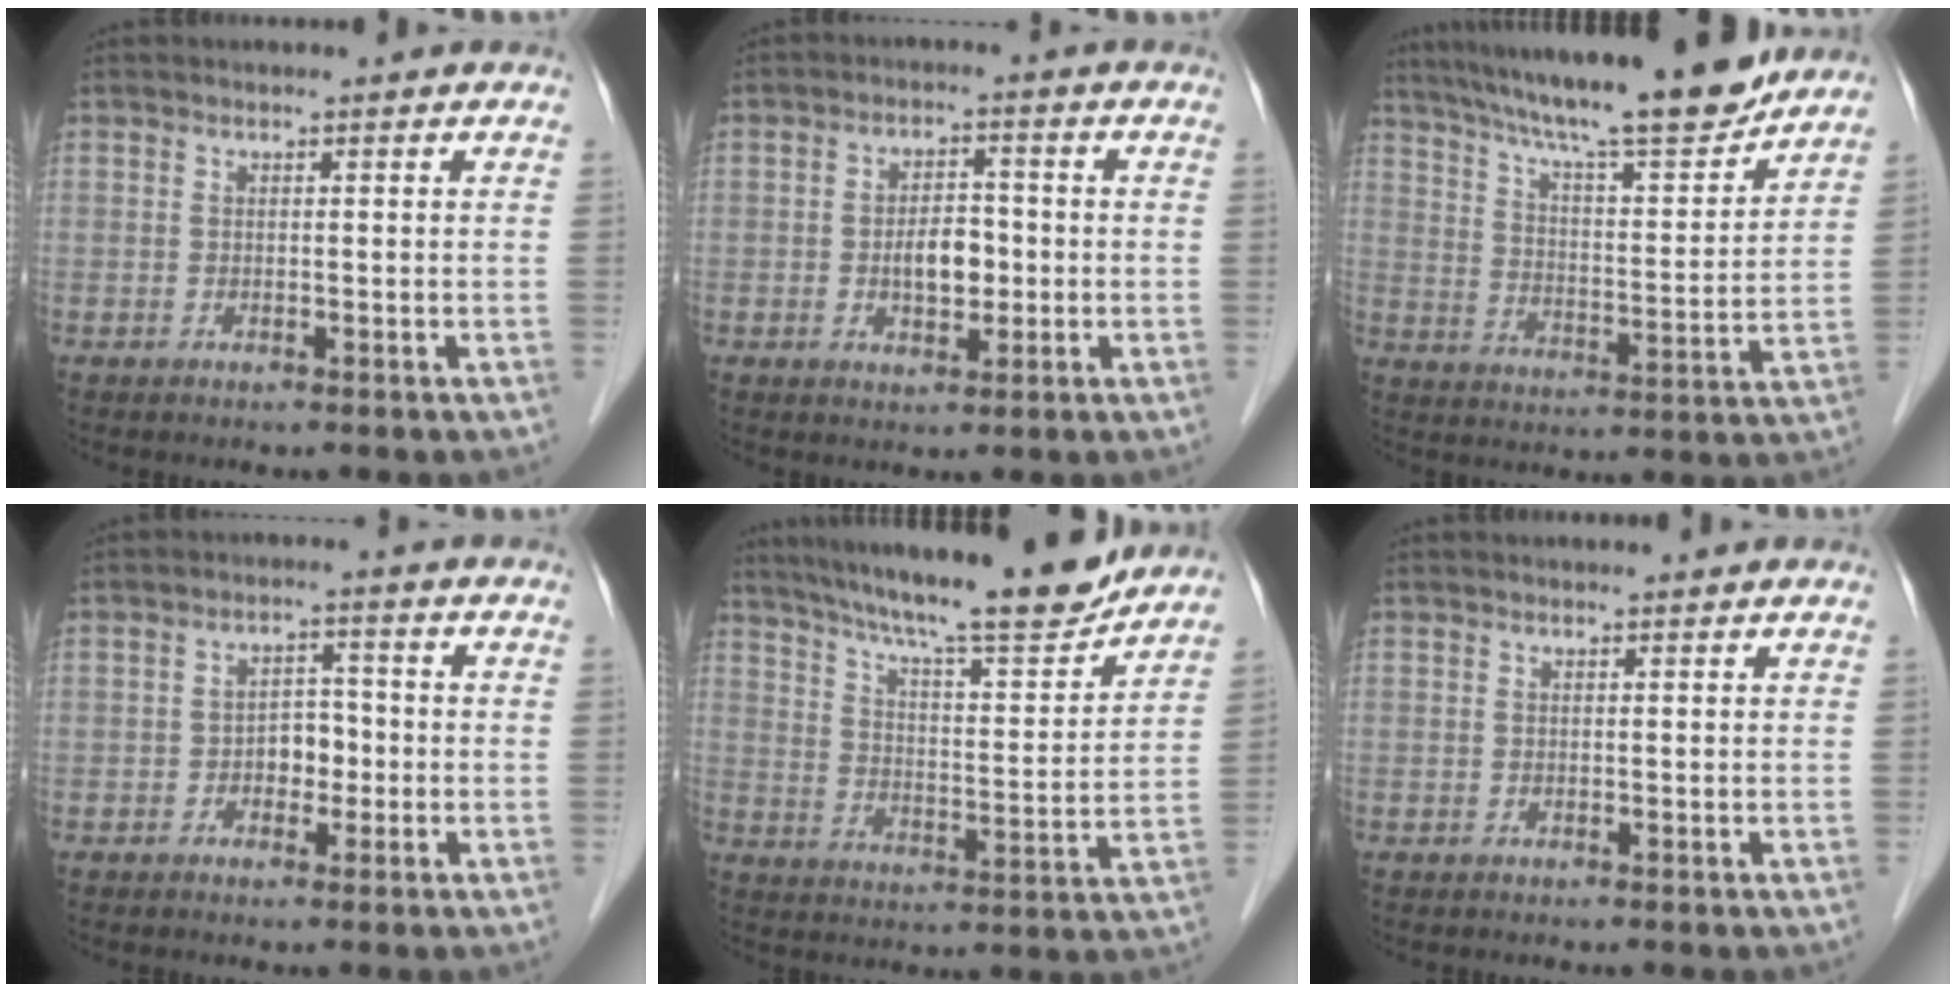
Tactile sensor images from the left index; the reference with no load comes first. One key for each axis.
{"total": 4.9, "fx": -0.9, "fy": 2.6, "fz": 4.1, "tx": -0.070, "ty": 0.002, "tz": -0.012}
{"total": 19.1, "fx": 16.5, "fy": 1.2, "fz": 9.6, "tx": -0.157, "ty": 0.001, "tz": 0.252}
{"total": 3.6, "fx": -1.1, "fy": 2.4, "fz": 2.4, "tx": -0.034, "ty": 0.008, "tz": -0.020}
{"total": 18.3, "fx": 16.1, "fy": 1.1, "fz": 8.8, "tx": -0.144, "ty": -0.004, "tz": 0.241}
{"total": 0.8, "fx": 0.7, "fy": 0.1, "fz": 0.4, "tx": -0.006, "ty": 0.008, "tz": 0.009}